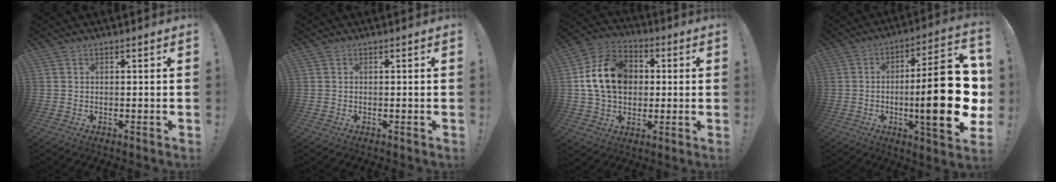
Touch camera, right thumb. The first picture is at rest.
{"total": 0.0}
{"total": 17.2, "force": [2.3, 13.3, 10.7], "torque": [-0.179, 0.009, 0.052]}
{"total": 26.1, "force": [-2.6, 6.2, 25.2], "torque": [-0.399, 0.001, -0.037]}